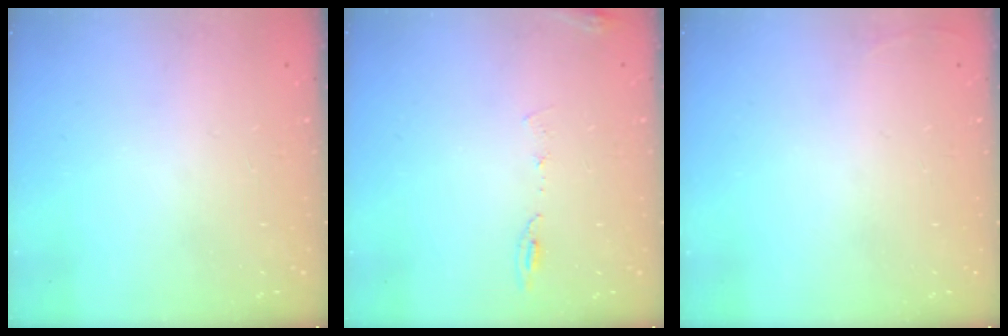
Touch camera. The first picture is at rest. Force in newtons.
{"total": 6.4, "press": 6.2, "slide": 1.6}
{"total": 2.7, "press": 2.6, "slide": 1.0}